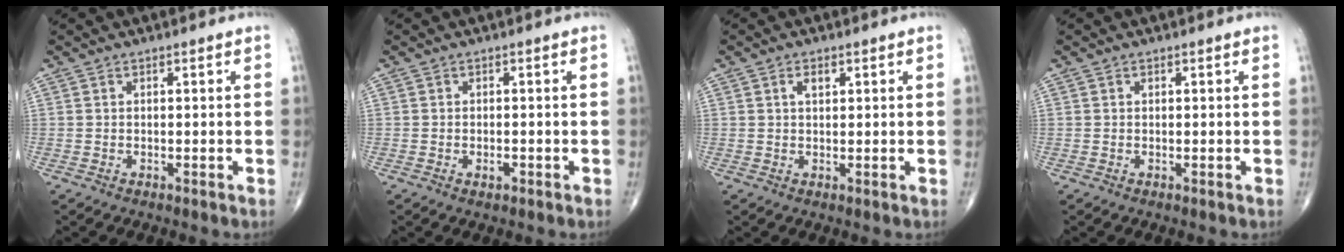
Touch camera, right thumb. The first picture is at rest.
{"total": 1.2, "force": [-0.5, 0.7, 0.9], "torque": [-0.014, 0.002, -0.009]}
{"total": 2.0, "force": [0.9, 1.1, 1.5], "torque": [-0.023, -0.002, 0.014]}
{"total": 0.0}